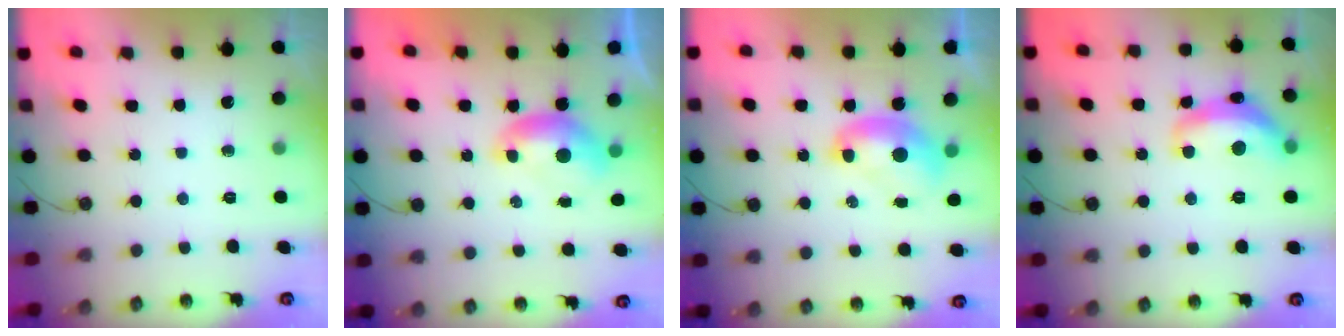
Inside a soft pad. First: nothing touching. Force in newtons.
{"total": 0.0}
{"total": 1.9, "press": 1.9, "slide": 0.0}
{"total": 7.9, "press": 7.9, "slide": 0.9}